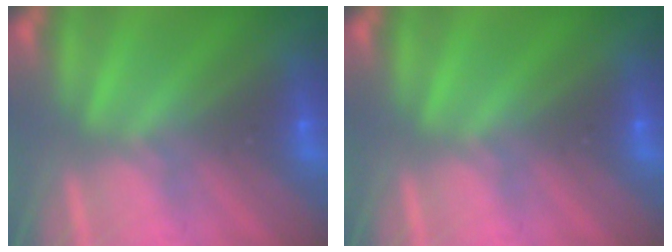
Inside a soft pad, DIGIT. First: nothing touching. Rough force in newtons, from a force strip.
{"total": 0.0}